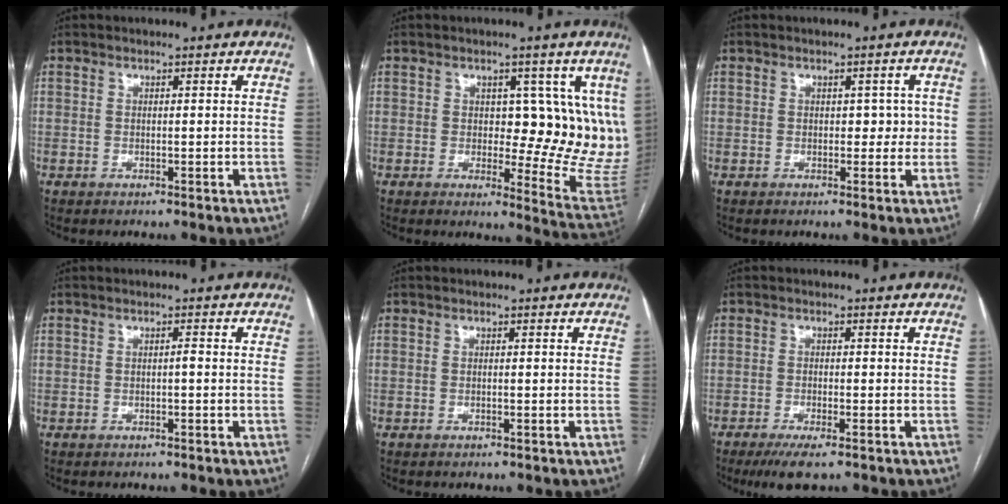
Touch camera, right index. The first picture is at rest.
{"total": 12.6, "force": [3.4, 5.6, 10.8], "torque": [-0.121, -0.010, 0.045]}
{"total": 2.8, "force": [0.1, 1.9, 2.1], "torque": [-0.018, 0.013, 0.002]}
{"total": 0.6, "force": [-0.2, 0.1, 0.6], "torque": [-0.010, 0.002, -0.003]}
{"total": 0.0}
{"total": 4.7, "force": [-3.2, 0.7, 3.4], "torque": [-0.063, -0.012, -0.053]}